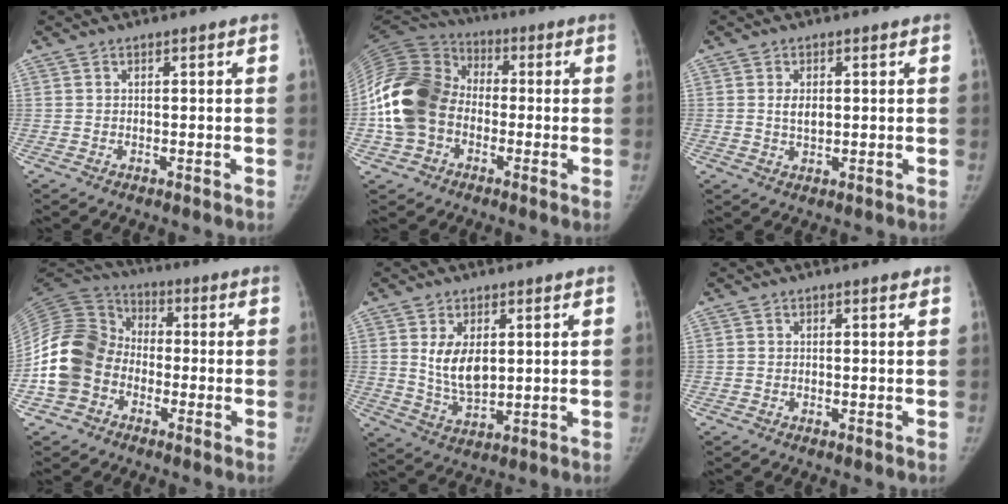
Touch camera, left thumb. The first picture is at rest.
{"total": 17.8, "force": [-2.5, 13.6, 11.2], "torque": [-0.232, 0.036, -0.054]}
{"total": 3.0, "force": [0.6, 1.8, 2.3], "torque": [-0.033, -0.005, 0.013]}
{"total": 15.0, "force": [-4.0, 12.0, 8.1], "torque": [-0.160, 0.048, -0.091]}
{"total": 8.1, "force": [1.9, 4.8, 6.2], "torque": [-0.092, -0.019, 0.047]}
{"total": 0.7, "force": [0.3, 0.4, 0.5], "torque": [-0.005, 0.001, 0.000]}